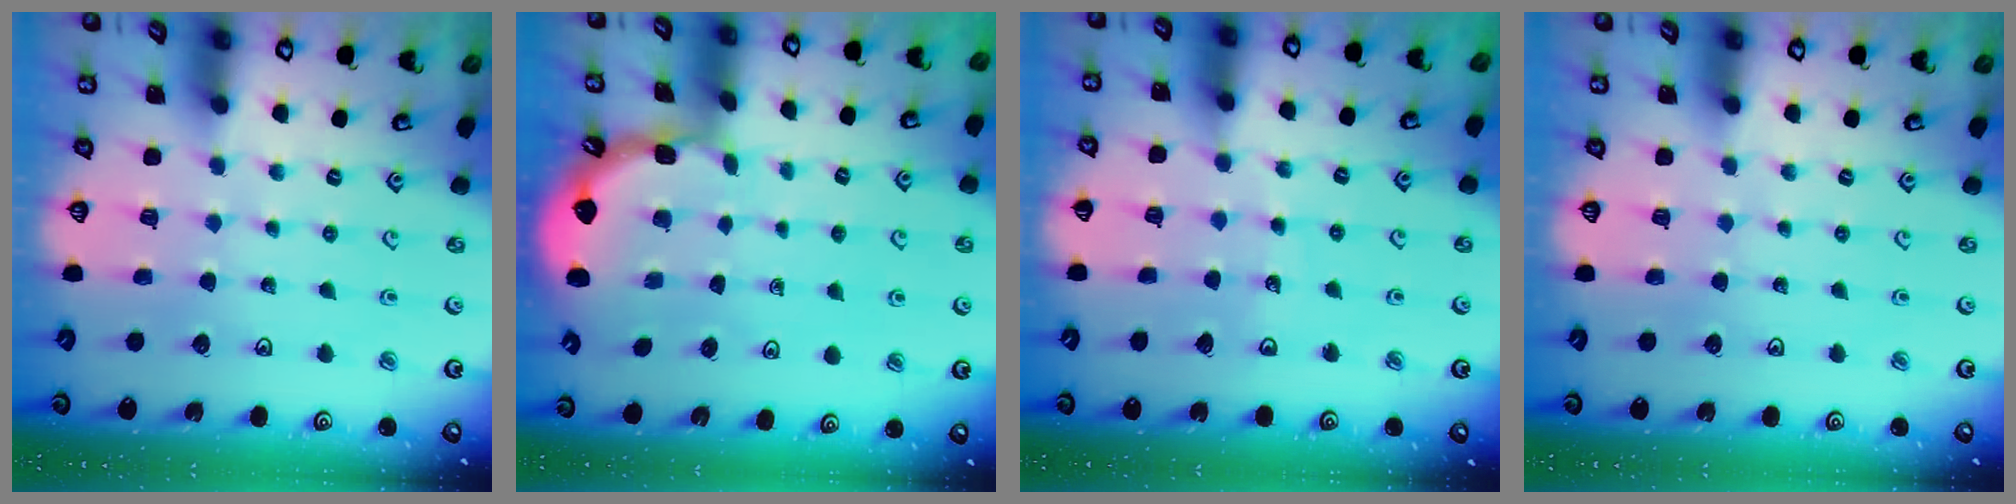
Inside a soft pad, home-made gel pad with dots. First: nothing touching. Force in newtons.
{"total": 1.1, "press": 1.1, "slide": 0.1}
{"total": 2.7, "press": 2.7, "slide": 0.3}
{"total": 0.0}